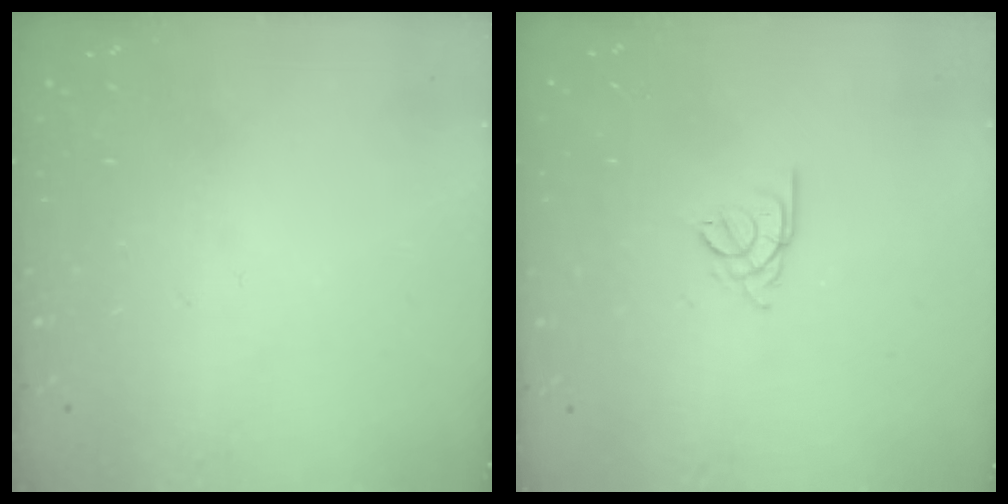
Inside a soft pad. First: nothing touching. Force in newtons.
{"total": 2.2, "press": 2.2, "slide": 0.5}